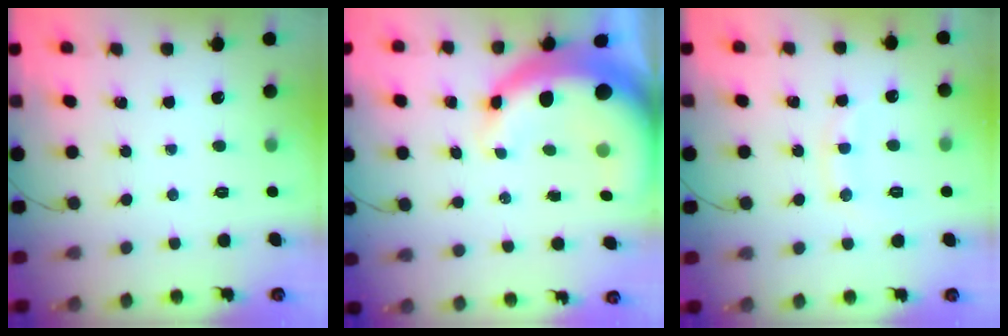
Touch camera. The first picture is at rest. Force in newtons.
{"total": 13.6, "press": 13.4, "slide": 2.6}
{"total": 9.3, "press": 9.2, "slide": 1.0}